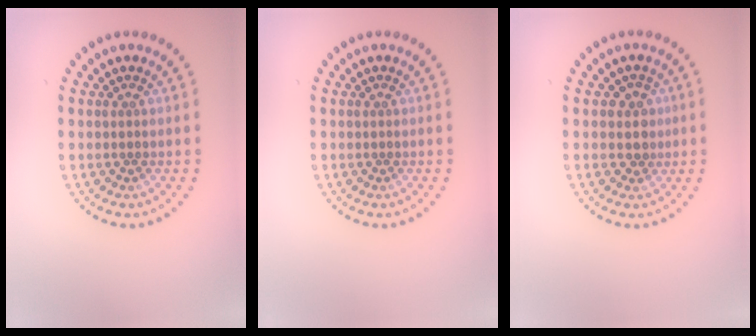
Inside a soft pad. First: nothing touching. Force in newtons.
{"total": 0.0}
{"total": 1.8, "press": 1.6, "slide": 0.9}